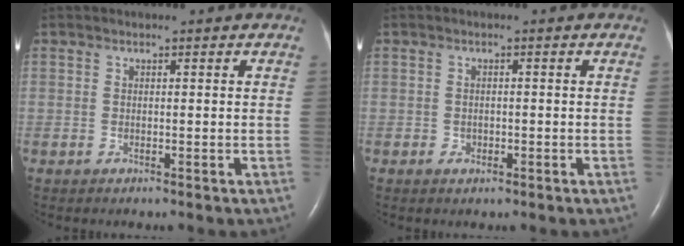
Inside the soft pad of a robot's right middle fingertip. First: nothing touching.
{"total": 1.1, "force": [-0.5, 0.8, 0.5], "torque": [-0.009, 0.002, -0.004]}